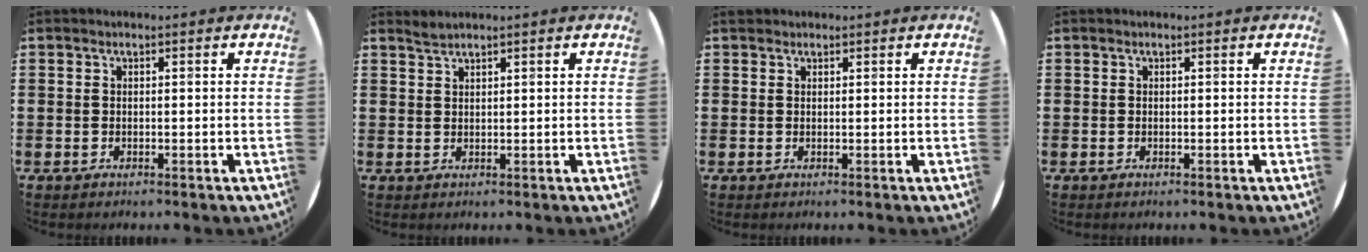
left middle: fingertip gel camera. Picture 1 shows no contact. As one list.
[{"total": 1.2, "force": [1.2, -0.1, 0.1], "torque": [-0.003, -0.001, 0.024]}, {"total": 0.7, "force": [0.7, 0.3, 0.0], "torque": [0.008, 0.000, 0.011]}, {"total": 0.0}]